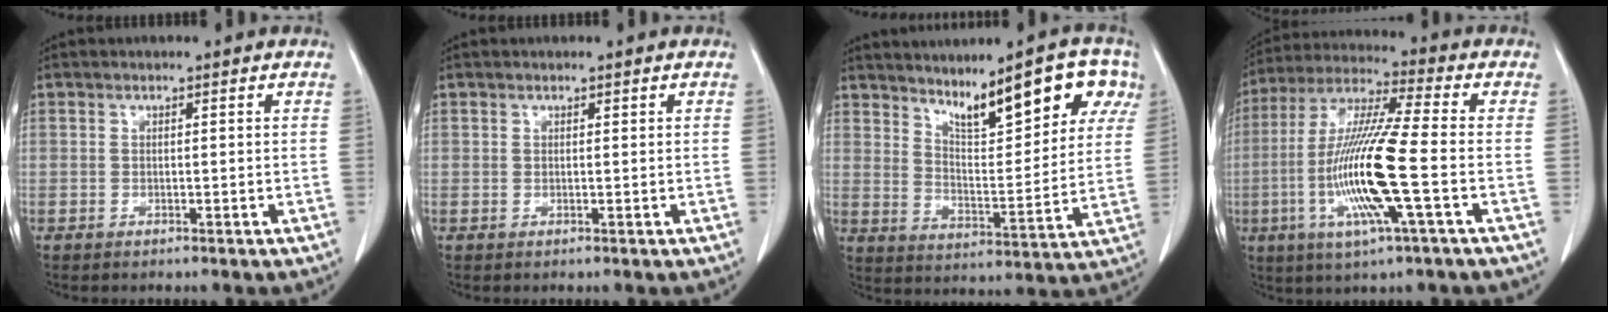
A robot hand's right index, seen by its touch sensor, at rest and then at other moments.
{"total": 0.0}
{"total": 16.4, "force": [9.4, 4.4, 12.7], "torque": [-0.184, 0.016, 0.149]}
{"total": 16.9, "force": [-3.8, 0.9, 16.4], "torque": [-0.343, -0.013, -0.078]}